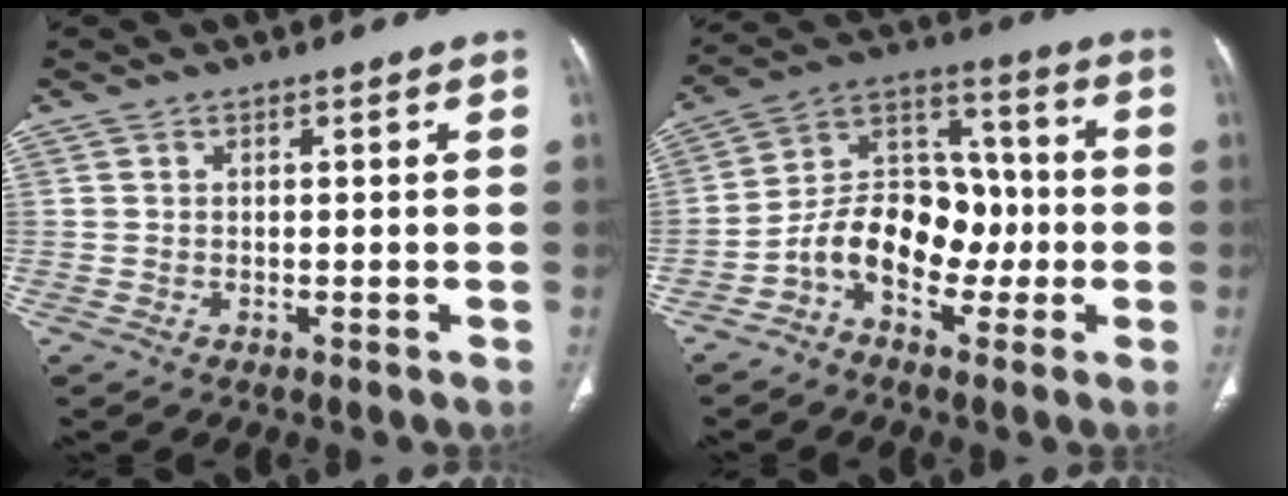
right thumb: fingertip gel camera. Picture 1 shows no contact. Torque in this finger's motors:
{"motor_torque": [1.42, 1.33, 0.11, -0.13, 0.07]}